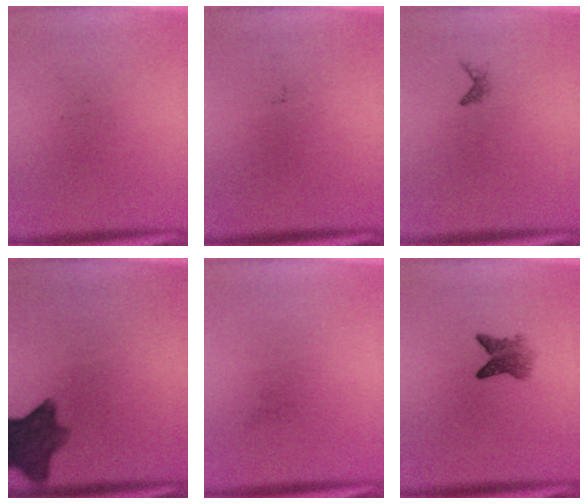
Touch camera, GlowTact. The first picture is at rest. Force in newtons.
{"total": 0.0}
{"total": 0.6}
{"total": 9.2}
{"total": 0.0}
{"total": 3.4}